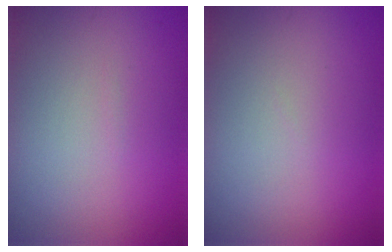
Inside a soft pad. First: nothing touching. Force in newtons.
{"total": 0.0}